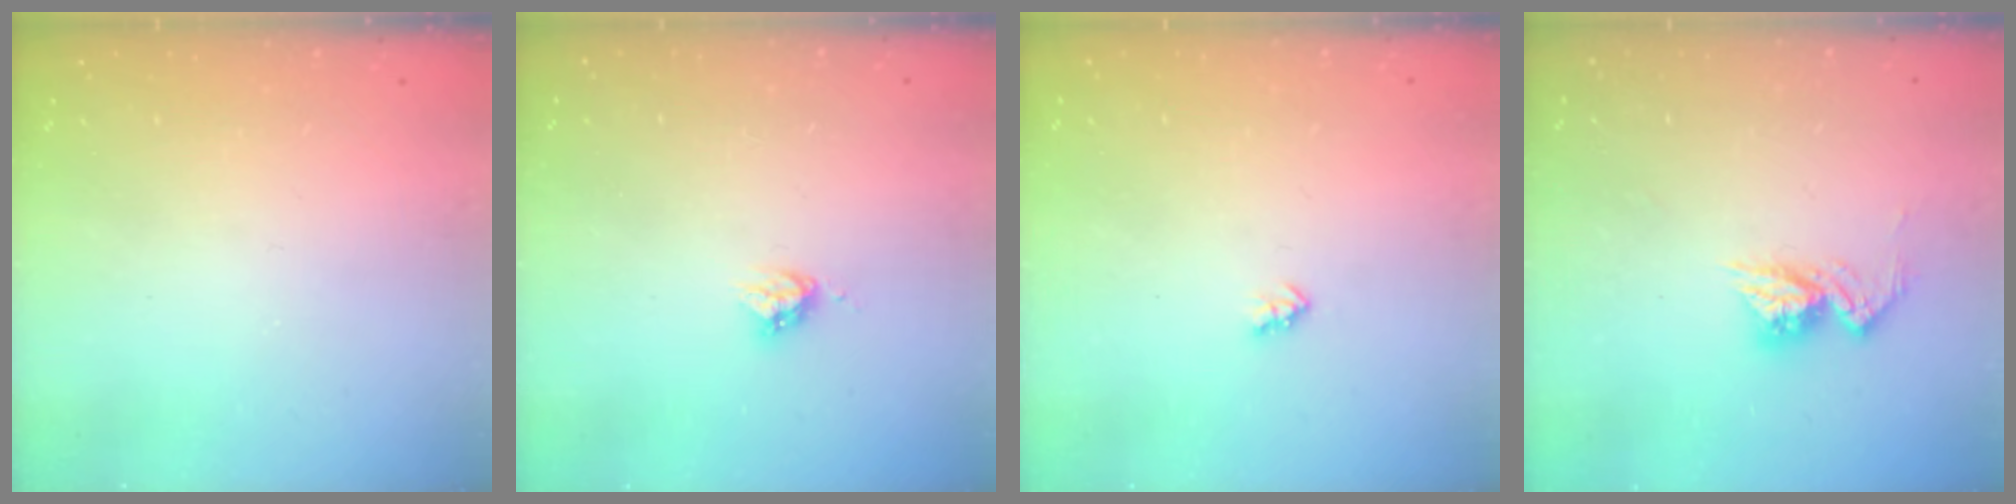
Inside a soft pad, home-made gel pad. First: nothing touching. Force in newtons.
{"total": 3.9, "press": 3.9, "slide": 0.1}
{"total": 2.0, "press": 2.0, "slide": 0.3}
{"total": 9.6, "press": 9.6, "slide": 0.8}